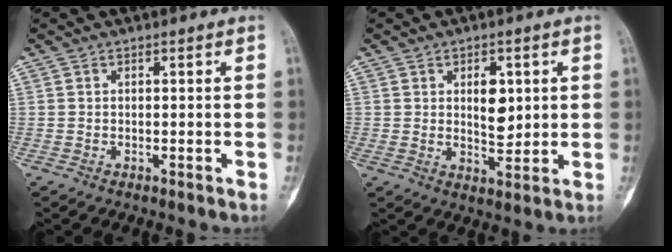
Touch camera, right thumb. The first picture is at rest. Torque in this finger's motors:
{"motor_torque": [0.38, 2.17, 1.50, 0.04, 0.40]}